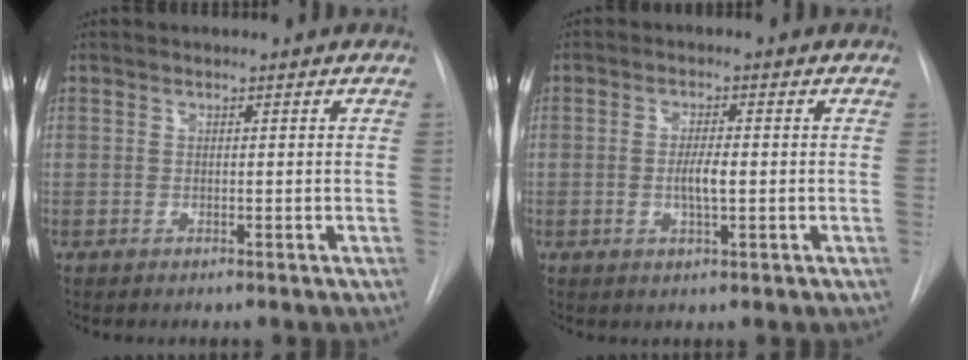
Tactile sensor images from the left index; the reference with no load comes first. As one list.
[{"total": 3.3, "force": [-0.4, 0.7, 3.2], "torque": [-0.060, -0.002, -0.005]}]